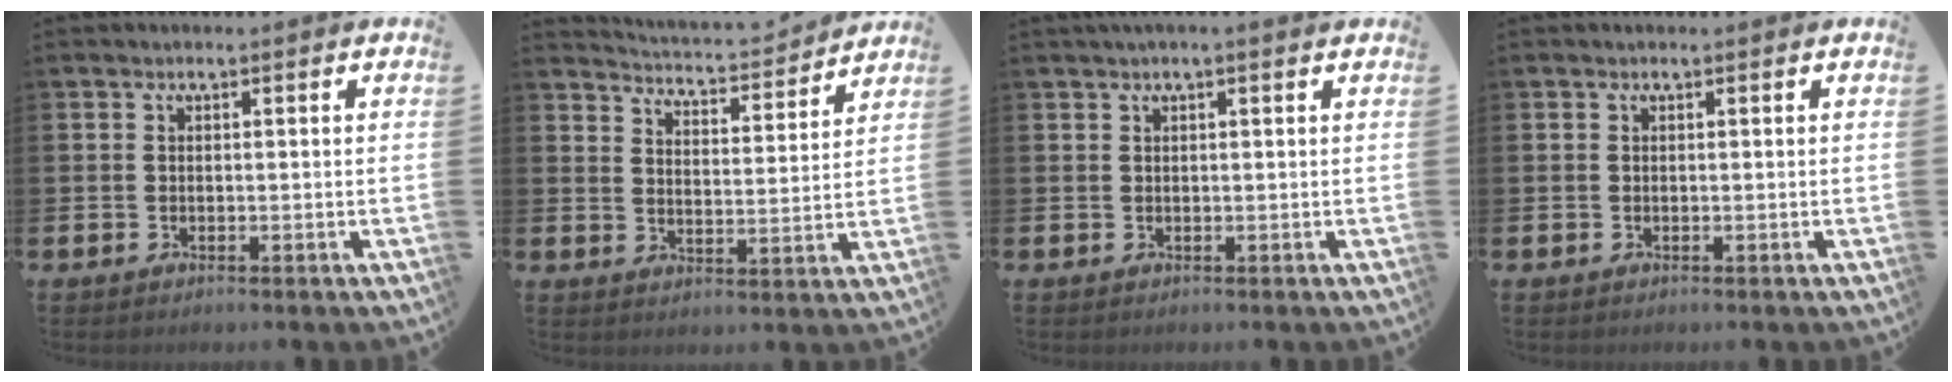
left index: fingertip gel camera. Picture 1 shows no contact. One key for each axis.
{"total": 4.7, "fx": 4.7, "fy": 0.0, "fz": 0.2, "tx": -0.017, "ty": -0.043, "tz": 0.077}
{"total": 1.0, "fx": 0.8, "fy": -0.1, "fz": 0.7, "tx": -0.008, "ty": 0.000, "tz": 0.013}
{"total": 0.0}